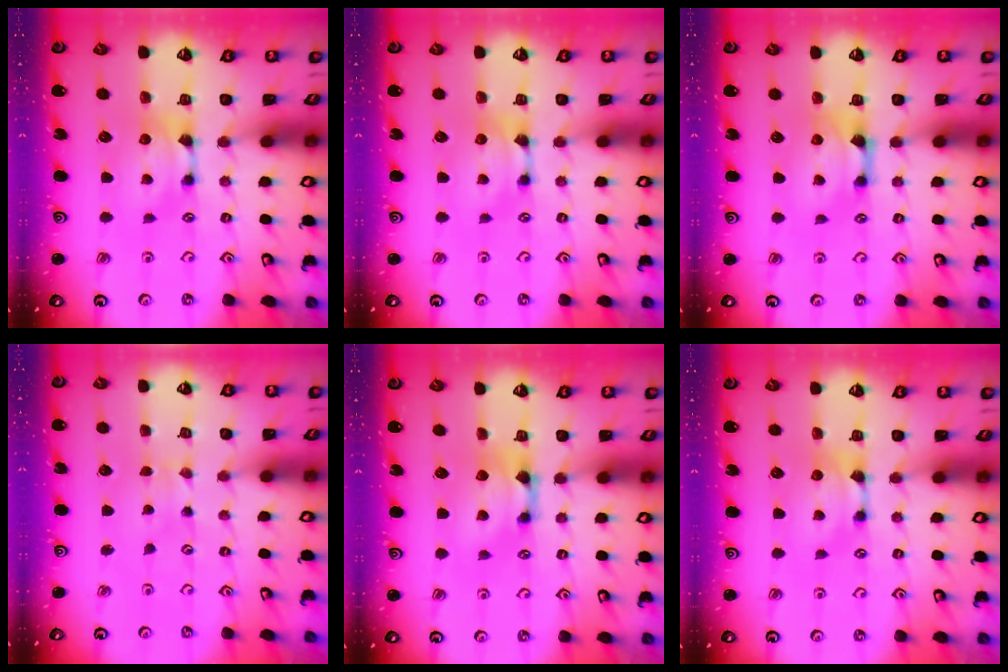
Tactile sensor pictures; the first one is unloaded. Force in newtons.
{"total": 0.0}
{"total": 1.5, "press": 1.2, "slide": 0.9}
{"total": 2.0, "press": 2.0, "slide": 0.1}
{"total": 1.3, "press": 0.5, "slide": 1.2}
{"total": 0.0}